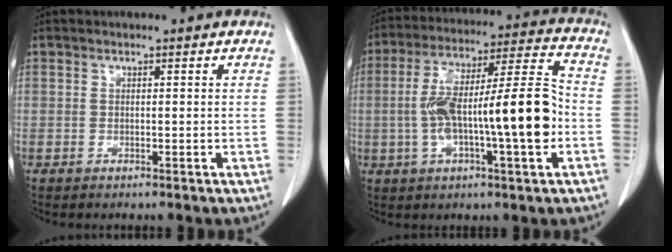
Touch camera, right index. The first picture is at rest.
{"total": 17.9, "force": [-2.9, 2.3, 17.5], "torque": [-0.308, 0.024, -0.045]}